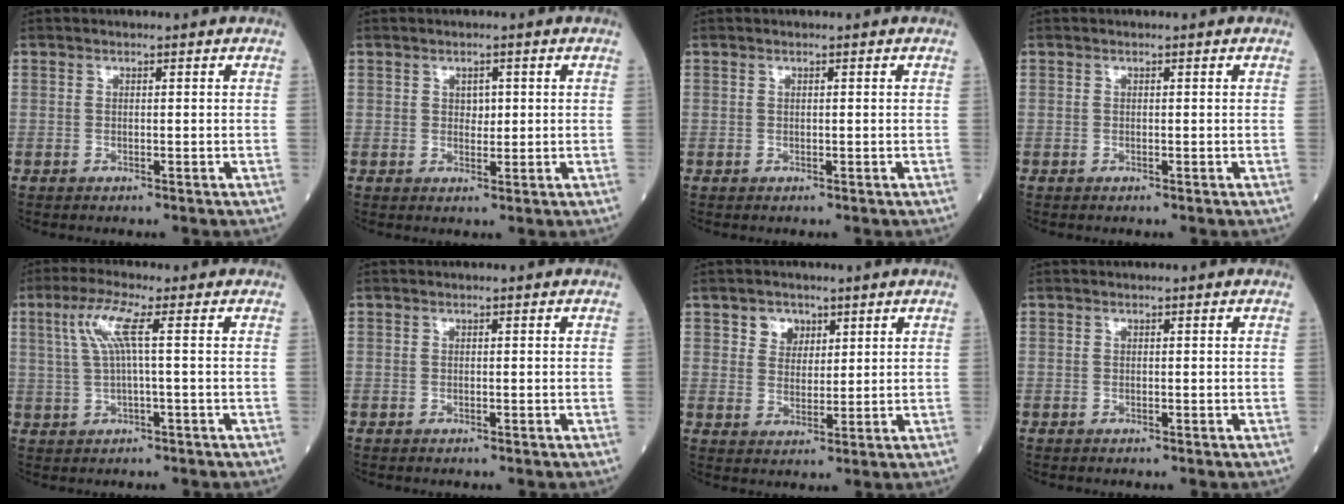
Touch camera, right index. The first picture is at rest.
{"total": 1.8, "force": [0.5, 1.2, 1.3], "torque": [-0.013, -0.001, 0.007]}
{"total": 0.0}
{"total": 0.0}
{"total": 5.5, "force": [1.5, -0.1, 5.3], "torque": [-0.114, 0.017, 0.035]}
{"total": 0.0}
{"total": 3.8, "force": [2.1, 2.9, 1.1], "torque": [-0.016, 0.004, 0.038]}
{"total": 0.0}